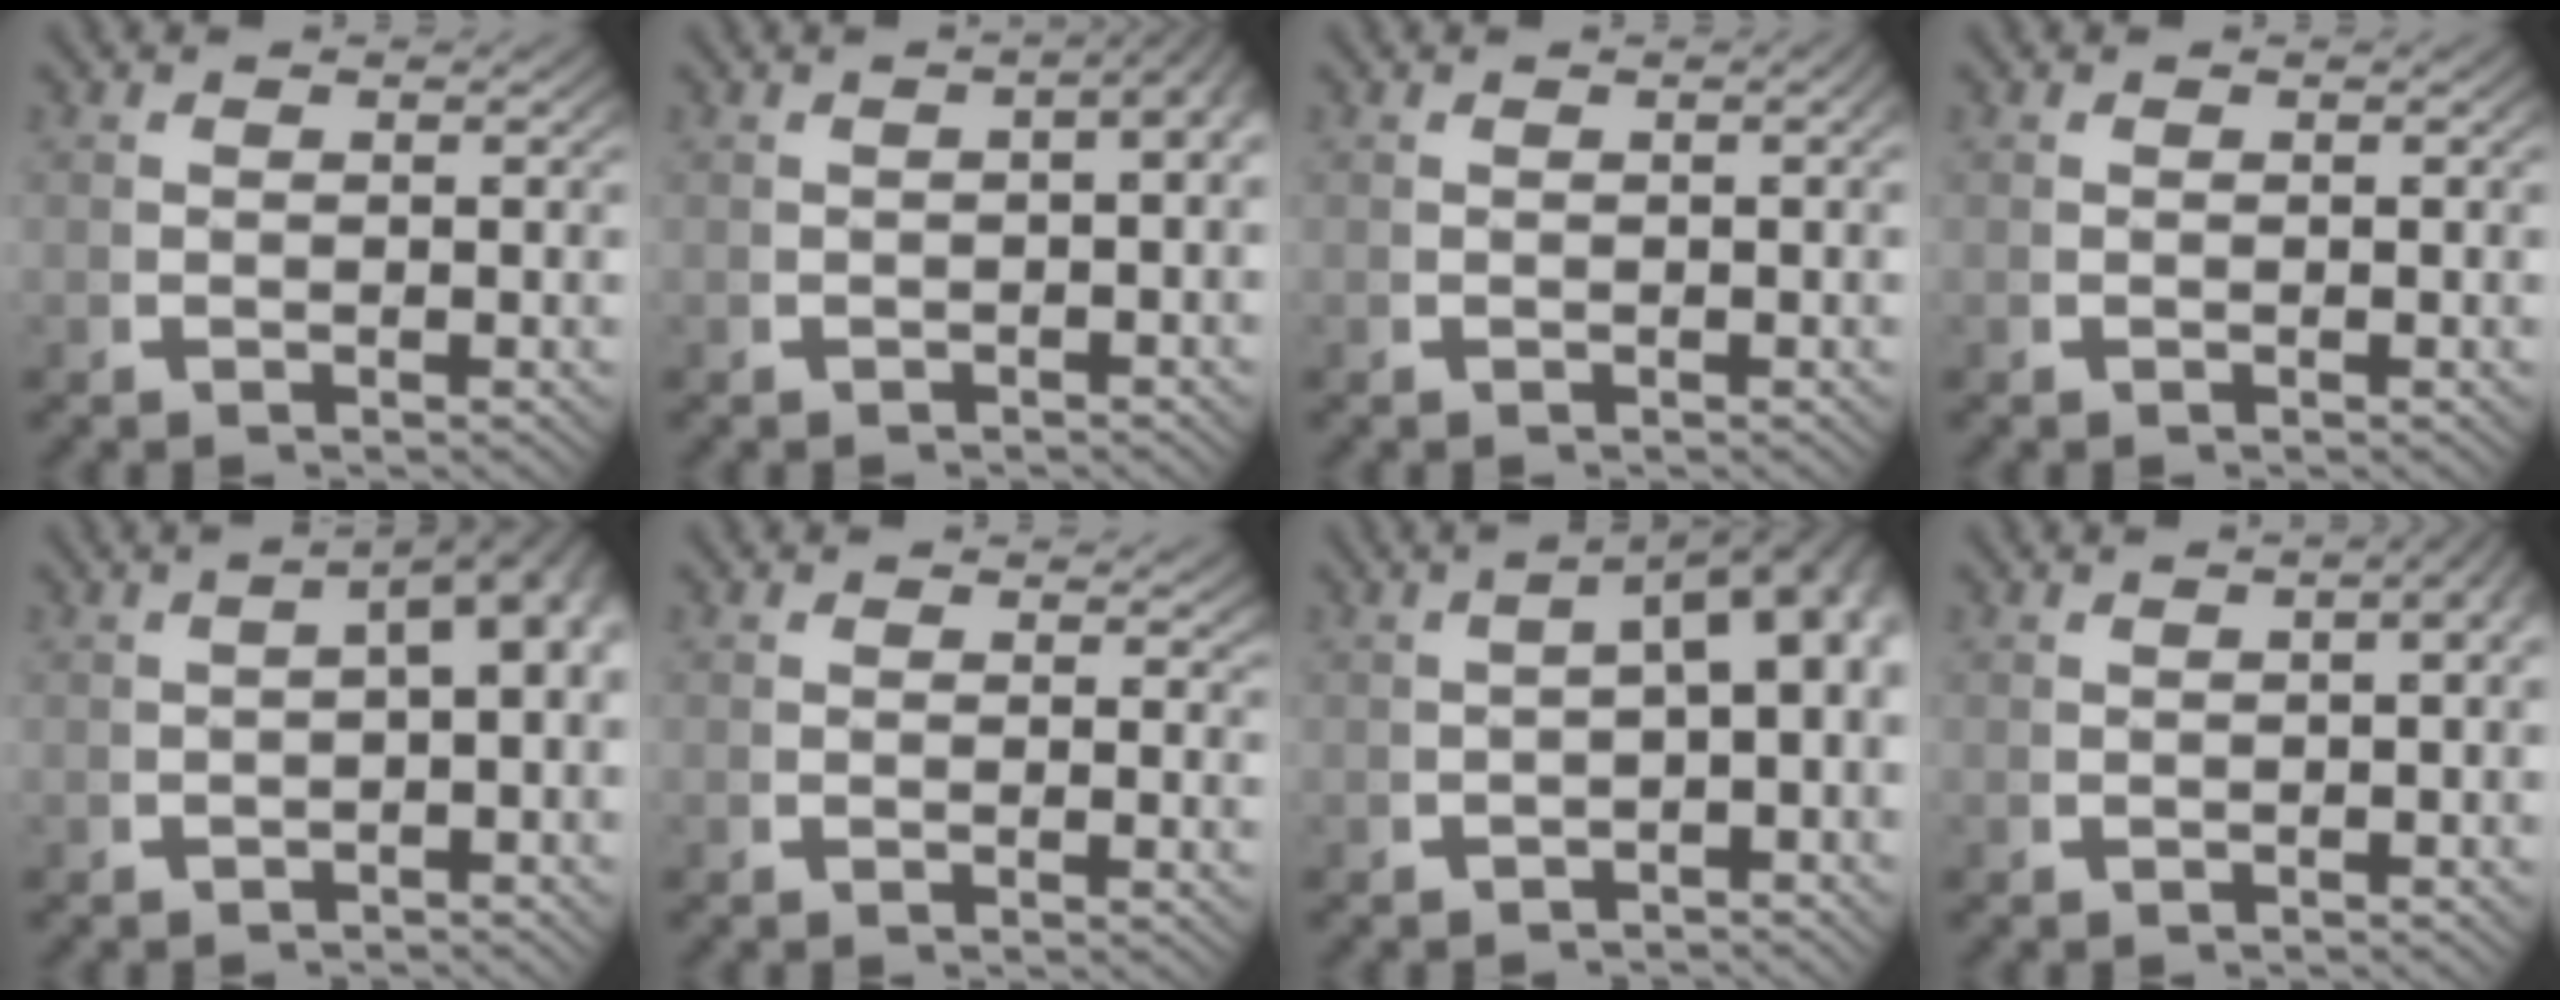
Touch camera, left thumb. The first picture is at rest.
{"total": 6.1, "force": [1.2, 3.6, 4.8], "torque": [-0.037, 0.041, -0.006]}
{"total": 0.9, "force": [-0.1, 0.2, 0.9], "torque": [-0.012, 0.004, -0.001]}
{"total": 0.0}
{"total": 5.6, "force": [0.0, 2.7, 4.9], "torque": [-0.054, 0.013, -0.006]}
{"total": 1.5, "force": [1.1, 0.8, 0.6], "torque": [-0.004, -0.002, 0.011]}
{"total": 8.0, "force": [0.2, 4.0, 6.9], "torque": [-0.075, 0.014, -0.007]}
{"total": 5.5, "force": [1.0, 2.9, 4.5], "torque": [-0.035, 0.036, -0.005]}